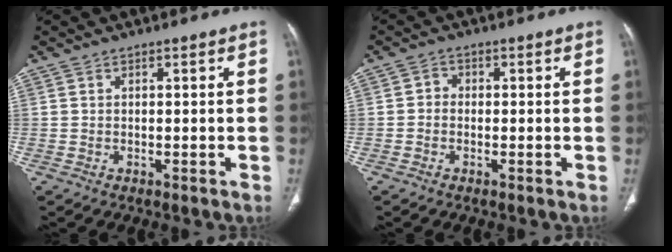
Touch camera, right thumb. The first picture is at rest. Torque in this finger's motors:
{"motor_torque": [-0.24, 0.26, 0.21, -0.38, -0.11]}